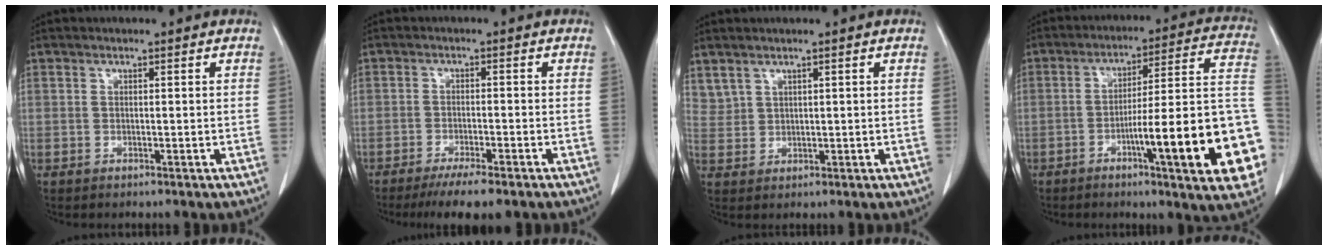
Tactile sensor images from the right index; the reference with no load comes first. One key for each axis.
{"total": 6.2, "fx": -4.6, "fy": 0.9, "fz": 4.0, "tx": -0.059, "ty": -0.011, "tz": -0.072}
{"total": 2.8, "fx": 2.2, "fy": 1.5, "fz": 0.6, "tx": -0.012, "ty": 0.005, "tz": 0.055}
{"total": 21.8, "fx": -6.9, "fy": 1.5, "fz": 20.6, "tx": -0.194, "ty": 0.014, "tz": -0.093}